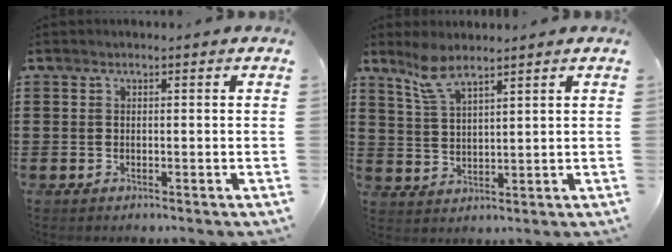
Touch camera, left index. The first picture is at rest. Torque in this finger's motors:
{"motor_torque": [2.14, 0.00, -0.24, -0.13]}